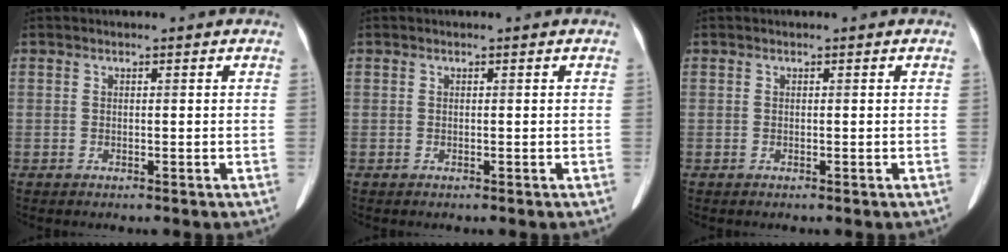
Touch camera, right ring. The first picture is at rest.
{"total": 0.0}
{"total": 0.0}